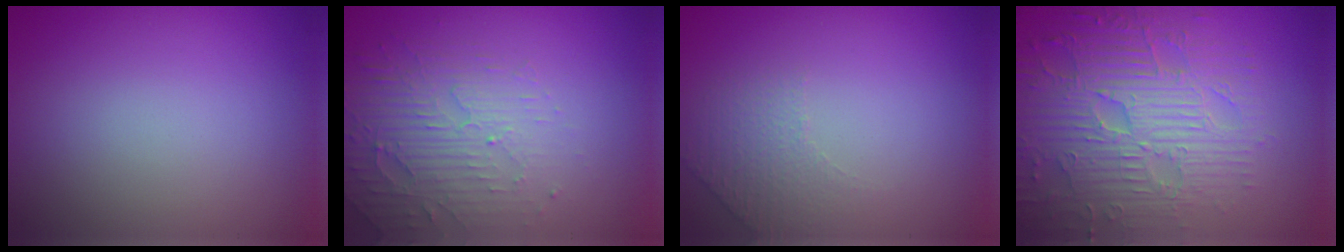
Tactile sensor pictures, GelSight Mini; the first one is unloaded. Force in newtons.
{"total": 5.2, "press": 3.2, "slide": 4.0}
{"total": 1.5, "press": 1.0, "slide": 1.1}
{"total": 8.2, "press": 6.2, "slide": 5.4}